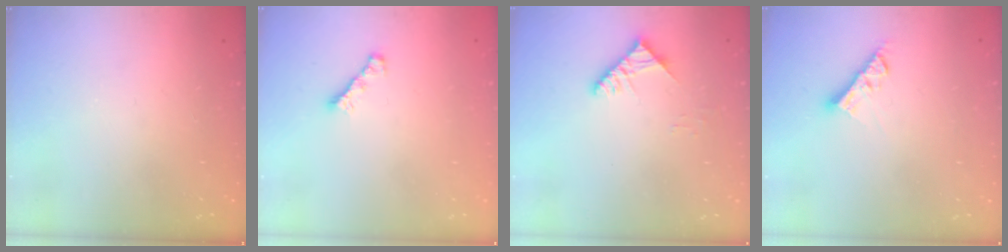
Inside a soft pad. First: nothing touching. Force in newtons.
{"total": 1.6, "press": 1.4, "slide": 0.6}
{"total": 4.7, "press": 4.7, "slide": 0.9}
{"total": 6.1, "press": 6.1, "slide": 0.4}